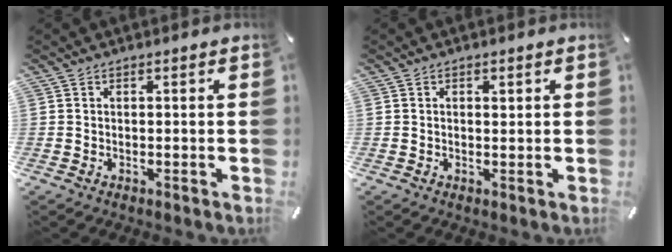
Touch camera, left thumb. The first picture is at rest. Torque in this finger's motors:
{"motor_torque": [0.07, -0.48, -0.09, -0.03, 0.01]}